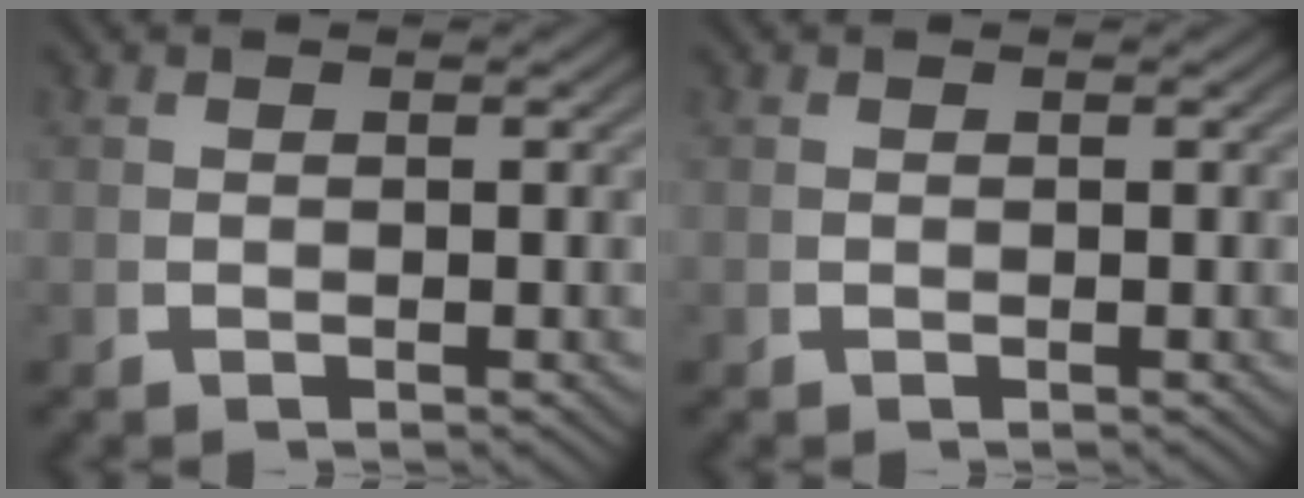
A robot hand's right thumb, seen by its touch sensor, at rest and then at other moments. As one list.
[{"total": 0.0}]